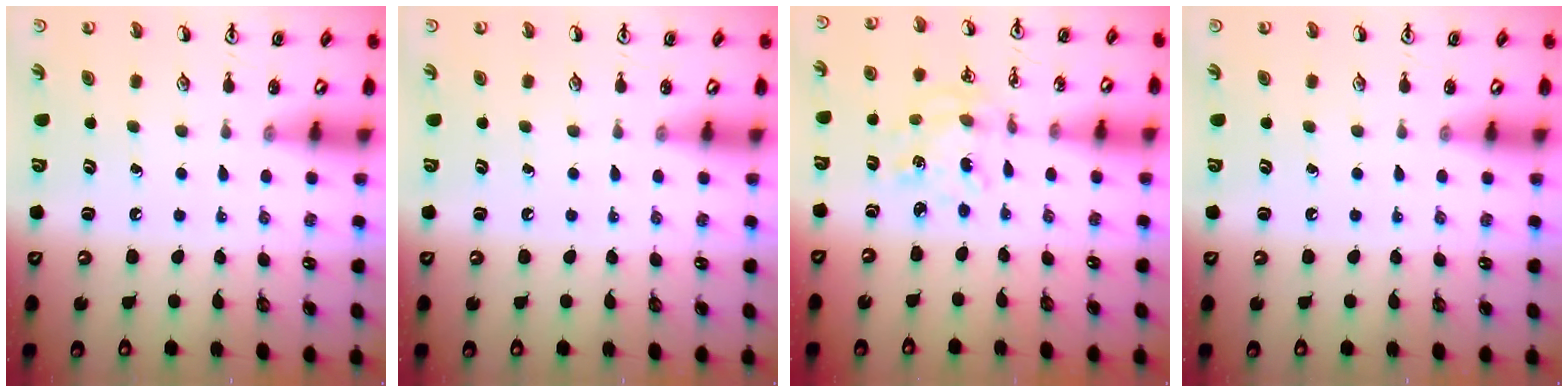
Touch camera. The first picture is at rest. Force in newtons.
{"total": 0.0}
{"total": 1.8, "press": 1.8, "slide": 0.1}
{"total": 0.0}